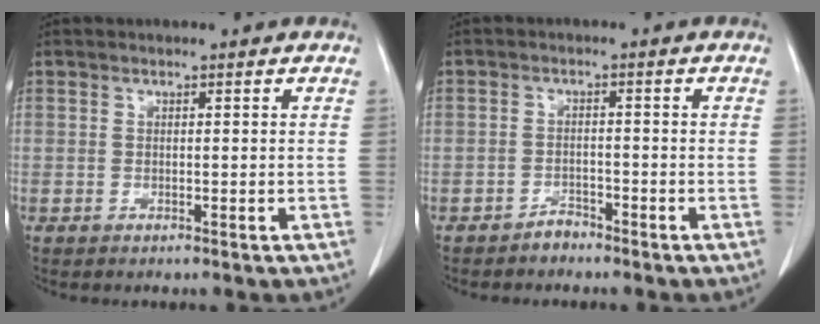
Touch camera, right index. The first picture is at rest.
{"total": 2.0, "force": [-1.7, 1.1, 0.1], "torque": [-0.002, 0.005, -0.029]}